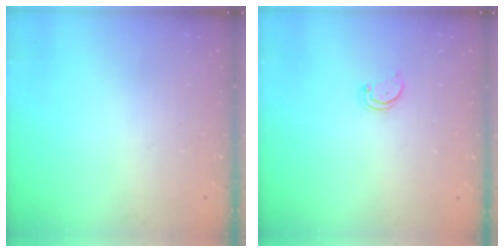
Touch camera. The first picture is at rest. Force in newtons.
{"total": 1.8, "press": 1.7, "slide": 0.2}